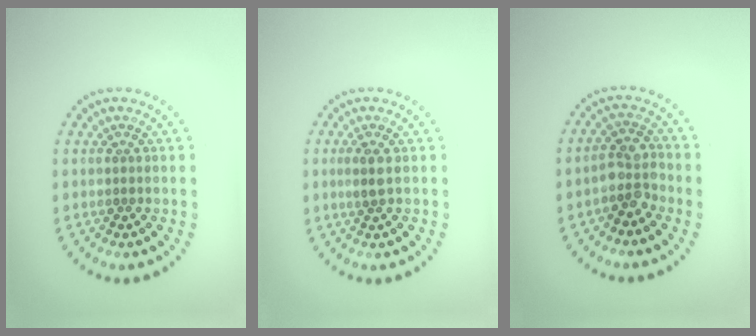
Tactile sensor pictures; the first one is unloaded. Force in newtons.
{"total": 1.4, "press": 1.2, "slide": 0.7}
{"total": 3.0, "press": 2.7, "slide": 1.2}